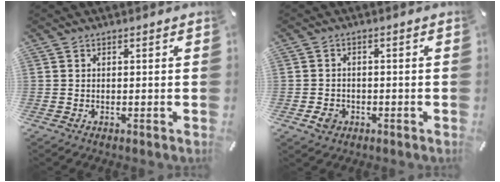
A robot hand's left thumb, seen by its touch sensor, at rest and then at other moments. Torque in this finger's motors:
{"motor_torque": [0.33, 0.51, 0.22, 0.12, 0.01]}